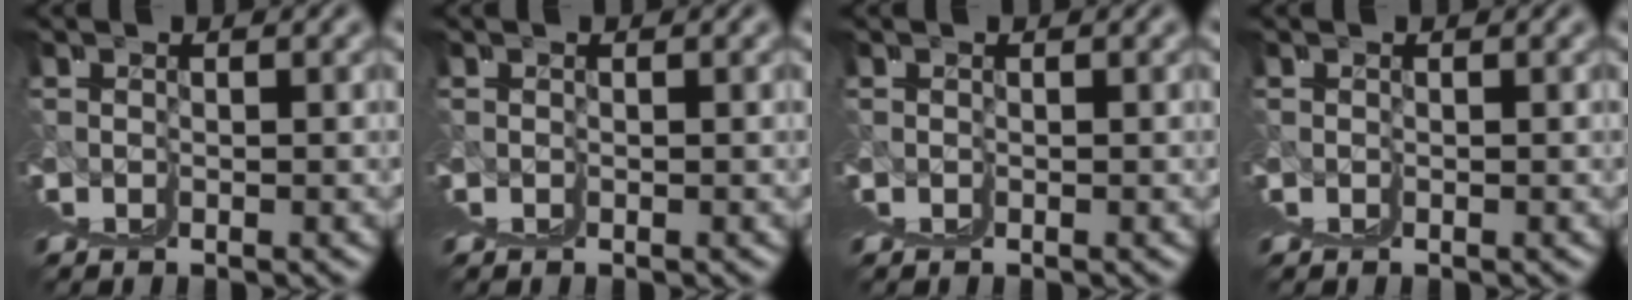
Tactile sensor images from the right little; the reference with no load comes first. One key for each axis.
{"total": 0.0}
{"total": 0.0}
{"total": 0.0}